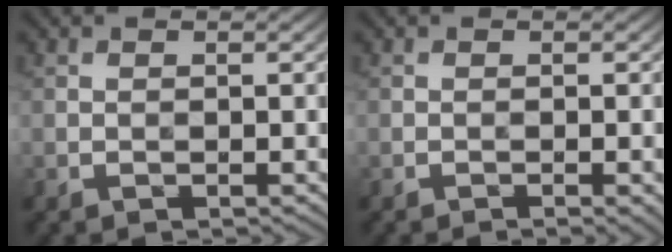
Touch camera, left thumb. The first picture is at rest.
{"total": 1.4, "force": [-0.7, 0.2, 1.2], "torque": [-0.013, 0.002, -0.011]}